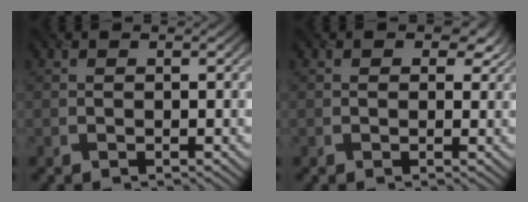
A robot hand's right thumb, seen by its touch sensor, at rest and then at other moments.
{"total": 2.6, "force": [1.1, 1.9, 1.4], "torque": [-0.020, -0.009, 0.013]}